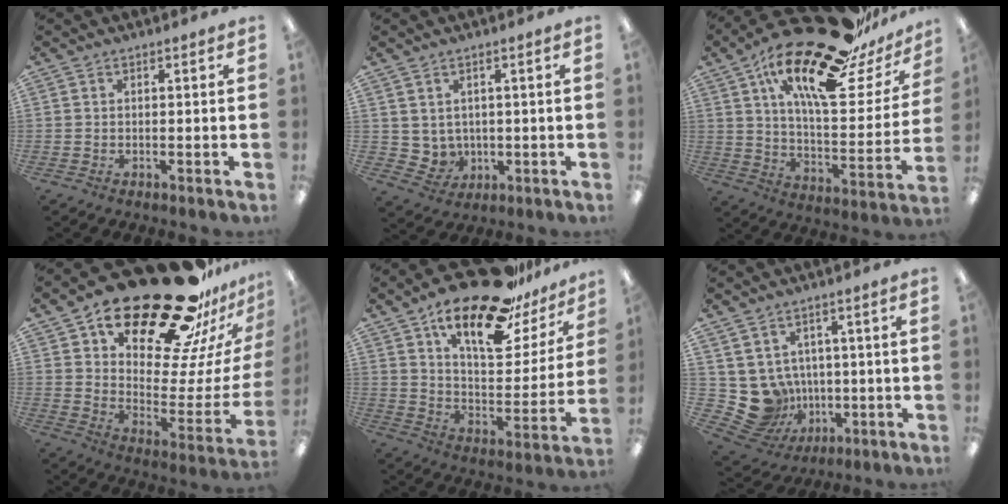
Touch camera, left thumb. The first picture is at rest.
{"total": 4.5, "force": [2.5, 3.7, 0.4], "torque": [-0.024, -0.010, 0.052]}
{"total": 27.5, "force": [19.0, 8.4, 18.0], "torque": [-0.297, -0.115, 0.312]}
{"total": 30.5, "force": [22.2, 12.4, 16.8], "torque": [-0.243, -0.153, 0.389]}
{"total": 23.3, "force": [16.8, 8.2, 13.9], "torque": [-0.216, -0.107, 0.281]}
{"total": 10.1, "force": [-0.2, 9.7, 2.9], "torque": [-0.089, -0.018, 0.009]}